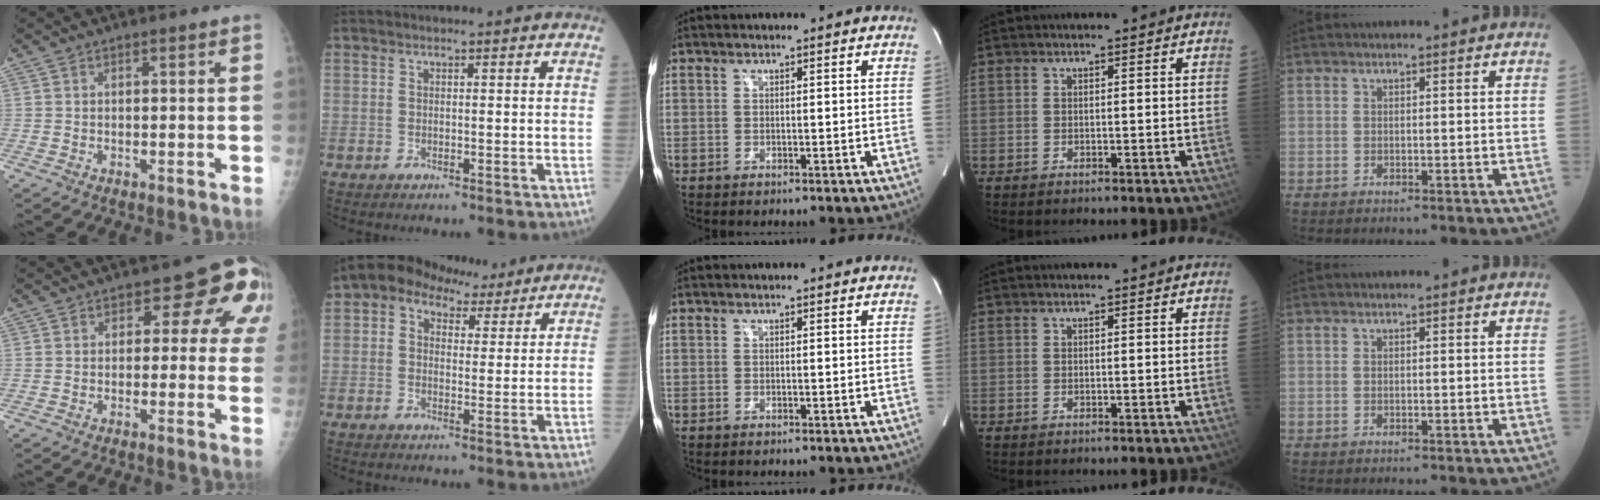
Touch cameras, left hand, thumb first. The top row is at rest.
{"thumb": {"total": 10.1, "force": [2.6, 6.3, 7.5], "torque": [-0.025, 0.007, 0.015]}, "index": {"total": 6.8, "force": [4.5, 4.4, 2.7], "torque": [-0.044, 0.040, 0.072]}}